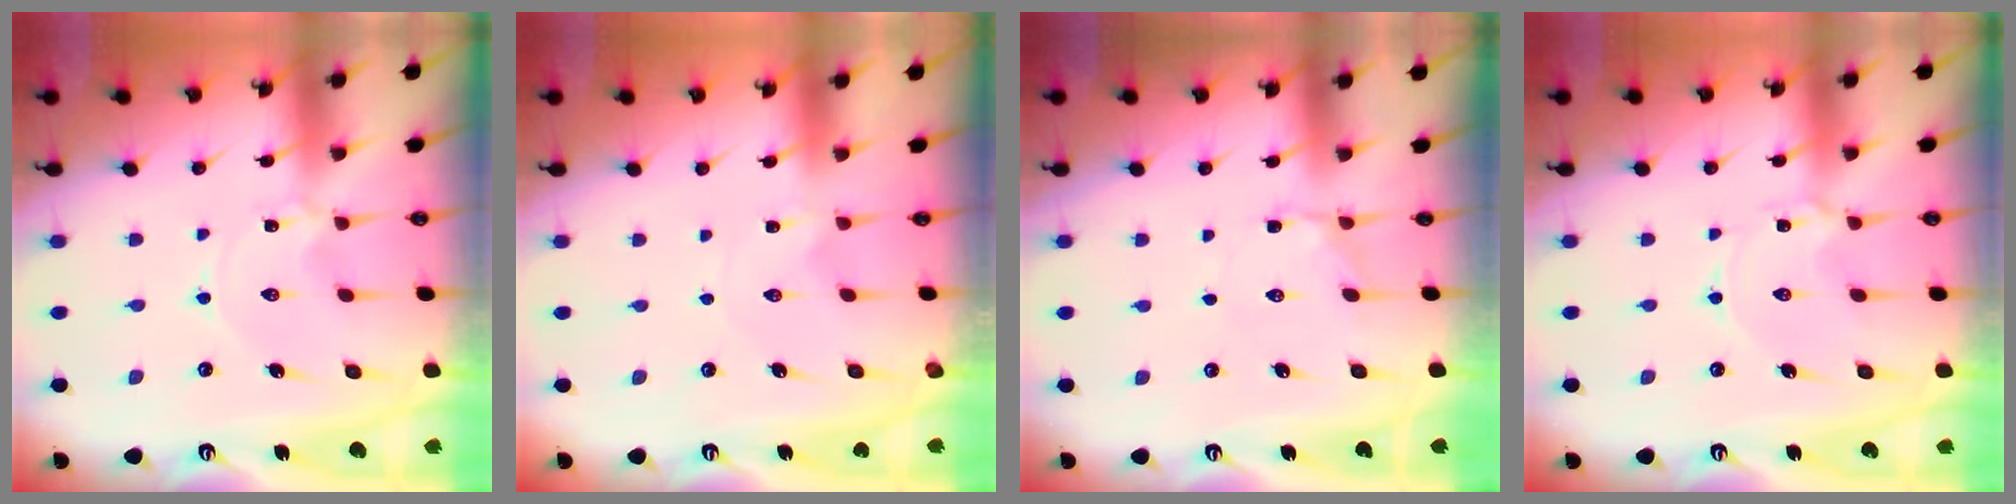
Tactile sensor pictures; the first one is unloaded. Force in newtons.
{"total": 0.0}
{"total": 3.0, "press": 2.9, "slide": 1.0}
{"total": 1.7, "press": 1.7, "slide": 0.3}